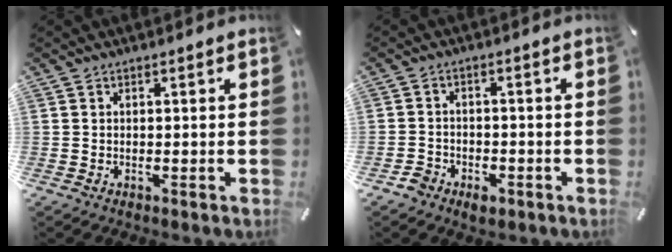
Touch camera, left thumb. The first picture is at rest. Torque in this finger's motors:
{"motor_torque": [-0.22, 0.24, 0.01, 0.00, 0.00]}